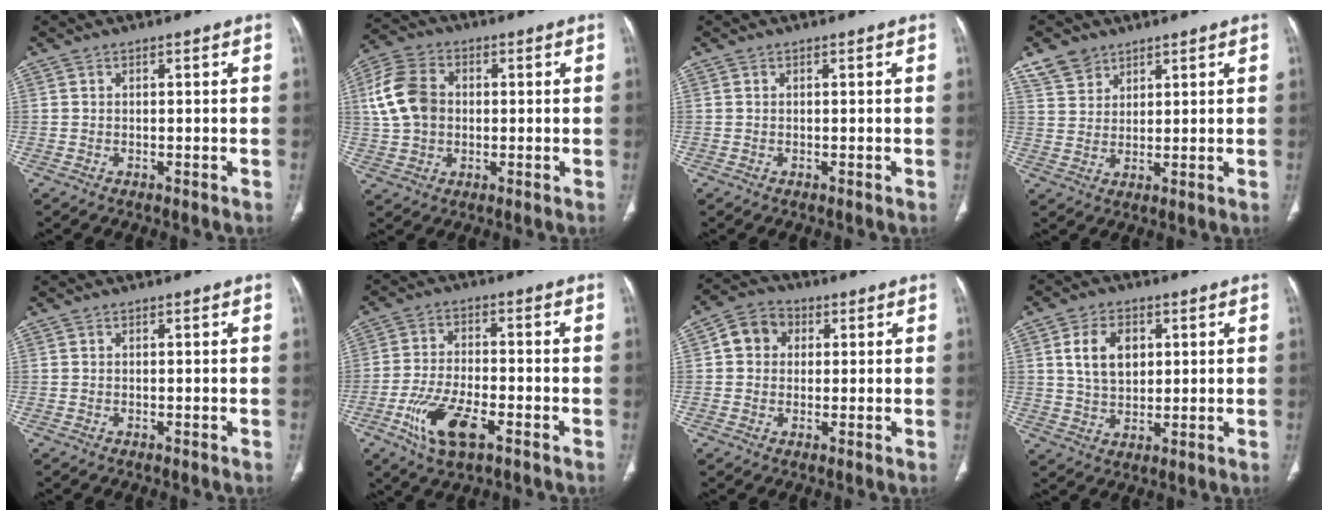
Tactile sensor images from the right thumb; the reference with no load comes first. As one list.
[{"total": 10.7, "force": [1.1, 8.1, 7.0], "torque": [-0.128, 0.013, 0.018]}, {"total": 0.0}, {"total": 5.4, "force": [3.9, 3.4, 1.3], "torque": [-0.012, -0.015, 0.082]}, {"total": 0.0}, {"total": 10.9, "force": [-4.9, 4.5, 8.6], "torque": [-0.177, 0.010, -0.087]}, {"total": 6.5, "force": [1.3, 5.6, 3.0], "torque": [-0.032, 0.010, 0.014]}, {"total": 8.5, "force": [2.4, 5.7, 5.8], "torque": [-0.081, -0.009, 0.047]}]